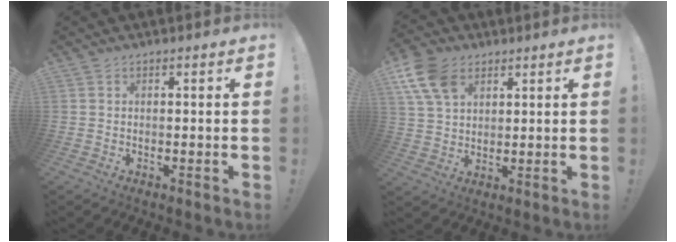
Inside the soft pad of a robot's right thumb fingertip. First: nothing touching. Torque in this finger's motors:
{"motor_torque": [-0.81, 1.03, 0.90, 0.16, 0.35]}